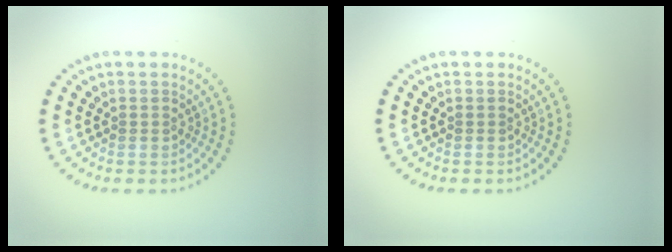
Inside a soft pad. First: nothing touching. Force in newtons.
{"total": 0.0}